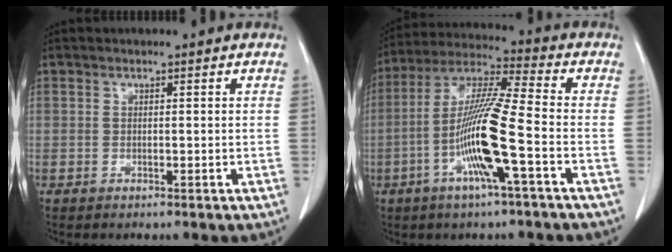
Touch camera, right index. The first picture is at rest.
{"total": 13.2, "force": [-4.1, -0.1, 12.6], "torque": [-0.255, -0.002, -0.086]}